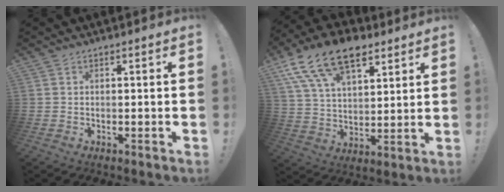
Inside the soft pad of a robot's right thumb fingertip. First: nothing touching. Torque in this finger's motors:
{"motor_torque": [0.22, 2.15, 0.48, 0.00, 0.13]}